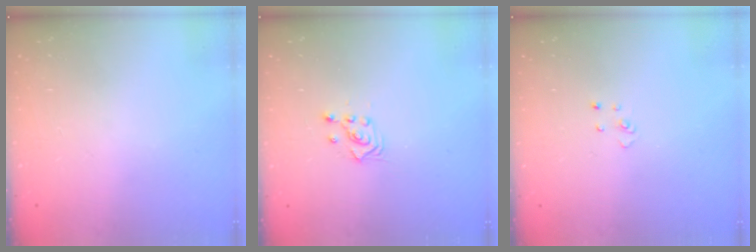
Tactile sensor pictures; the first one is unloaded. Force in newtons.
{"total": 2.9, "press": 2.9, "slide": 0.2}
{"total": 2.7, "press": 2.7, "slide": 0.3}